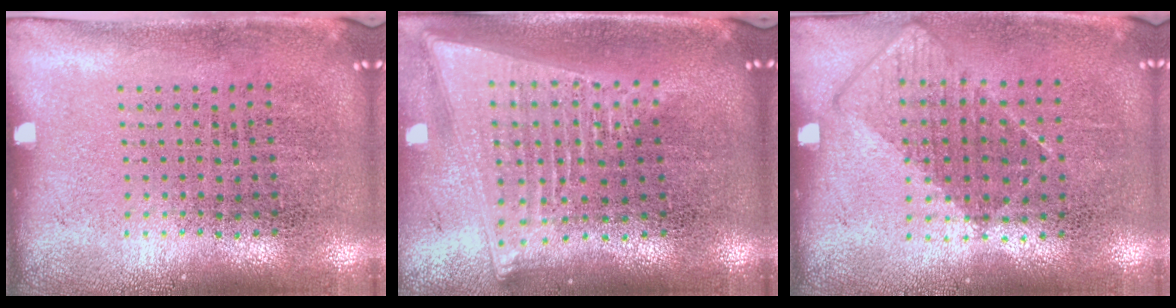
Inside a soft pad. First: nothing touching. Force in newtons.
{"total": 2.1, "press": 1.8, "slide": 1.1}
{"total": 0.8, "press": 0.7, "slide": 0.4}